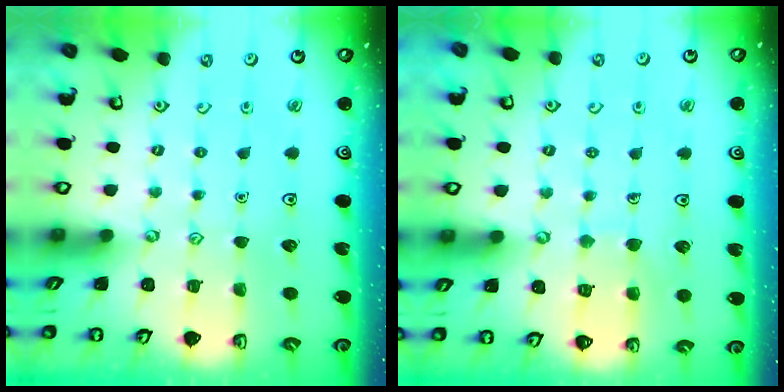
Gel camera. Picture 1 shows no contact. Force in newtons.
{"total": 5.6, "press": 5.5, "slide": 0.4}